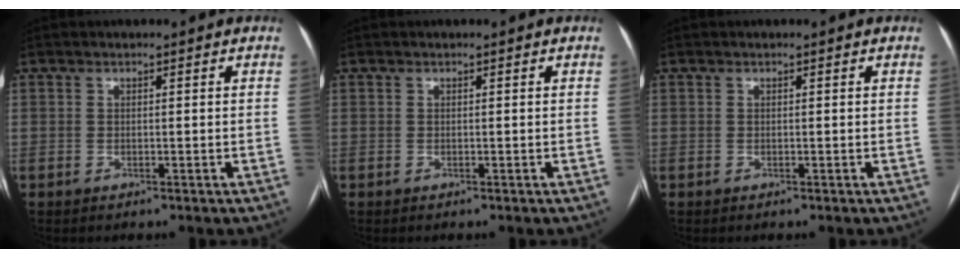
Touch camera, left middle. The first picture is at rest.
{"total": 0.0}
{"total": 0.0}